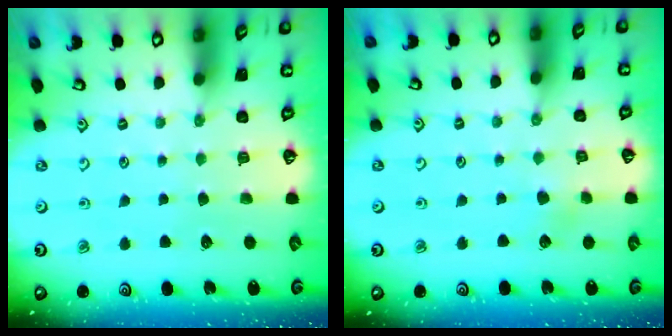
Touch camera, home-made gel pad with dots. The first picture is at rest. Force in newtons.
{"total": 3.4, "press": 3.4, "slide": 0.3}